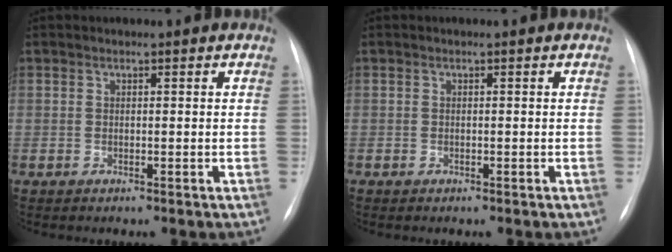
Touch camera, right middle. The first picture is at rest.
{"total": 0.0}